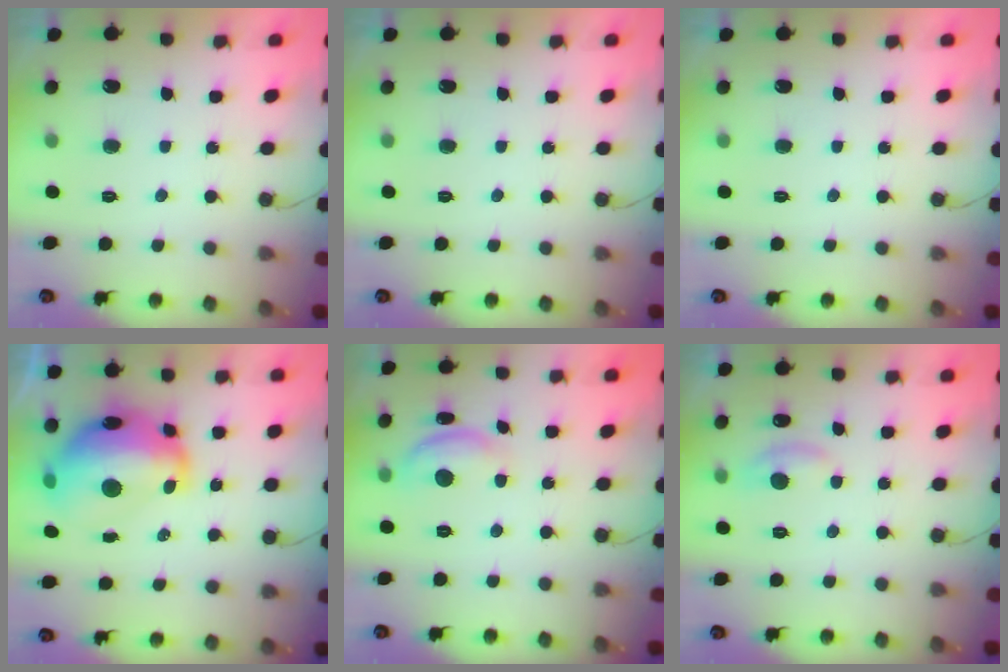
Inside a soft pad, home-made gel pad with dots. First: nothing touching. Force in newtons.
{"total": 0.0}
{"total": 0.0}
{"total": 18.0, "press": 17.9, "slide": 1.7}
{"total": 9.2, "press": 9.2, "slide": 0.6}
{"total": 6.6, "press": 6.6, "slide": 0.8}